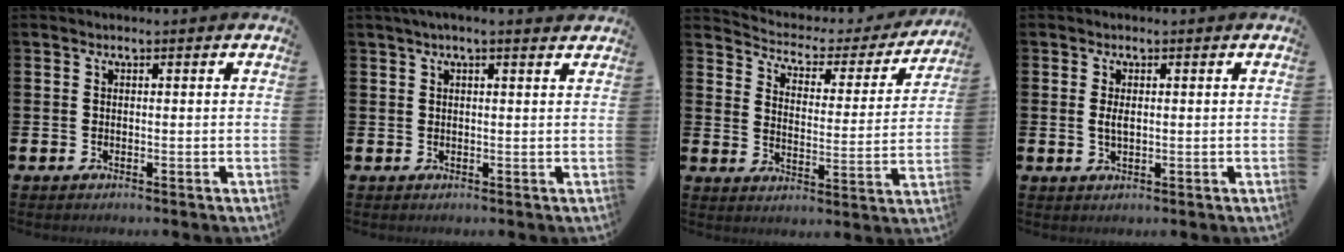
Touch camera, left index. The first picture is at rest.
{"total": 2.0, "force": [1.5, 0.1, 1.3], "torque": [-0.015, -0.001, 0.025]}
{"total": 4.0, "force": [3.4, 1.8, 0.8], "torque": [-0.044, -0.027, 0.049]}
{"total": 1.8, "force": [0.2, 0.8, 1.6], "torque": [-0.025, 0.001, 0.001]}